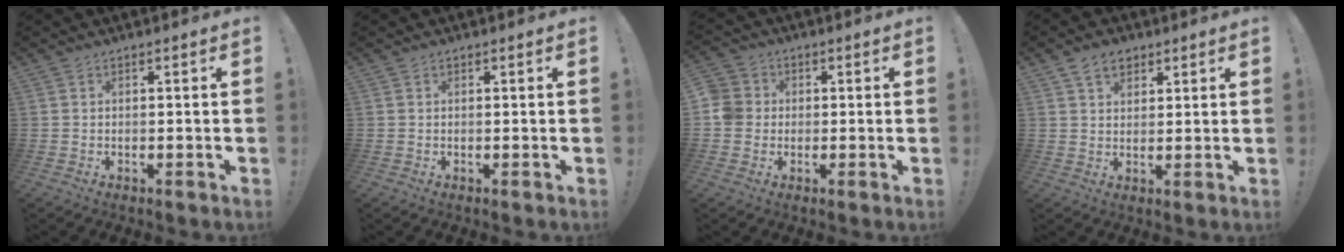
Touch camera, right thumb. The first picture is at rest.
{"total": 0.0}
{"total": 6.3, "force": [-0.1, 5.9, 2.2], "torque": [-0.045, 0.011, -0.002]}
{"total": 6.3, "force": [3.8, 4.3, 2.6], "torque": [-0.039, -0.011, 0.071]}